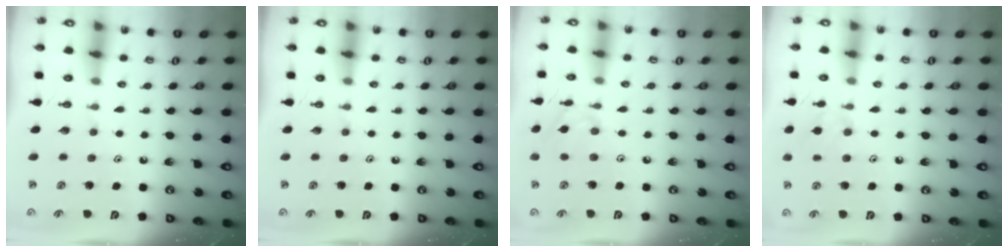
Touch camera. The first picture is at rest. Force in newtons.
{"total": 0.0}
{"total": 5.0, "press": 5.0, "slide": 0.4}
{"total": 7.3, "press": 7.3, "slide": 0.7}